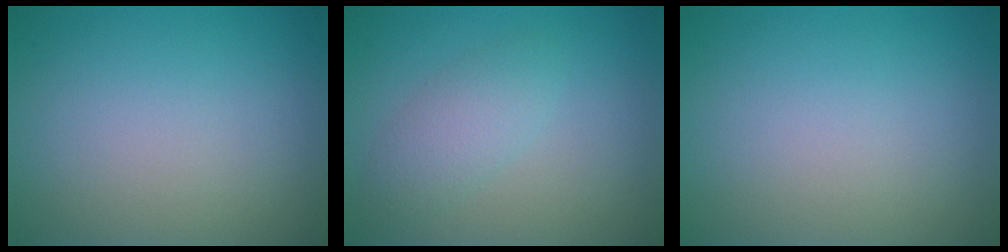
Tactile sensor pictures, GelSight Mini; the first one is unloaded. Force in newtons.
{"total": 2.6, "press": 2.6, "slide": 0.2}
{"total": 0.0}